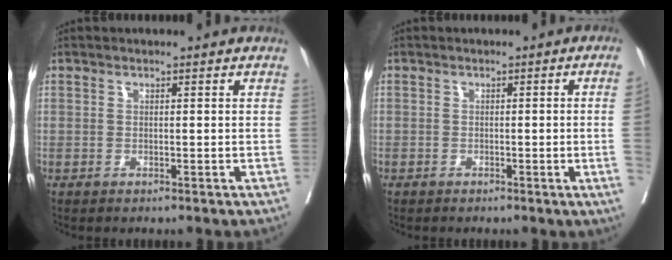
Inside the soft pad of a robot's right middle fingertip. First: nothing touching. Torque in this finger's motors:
{"motor_torque": [0.29, -0.36, -1.04, -0.21]}